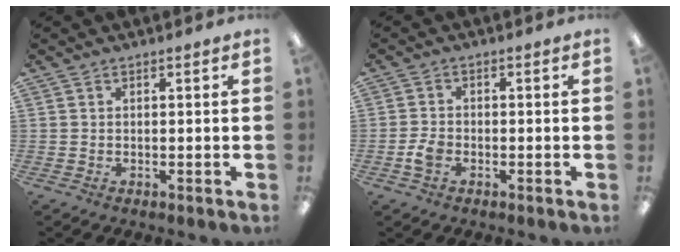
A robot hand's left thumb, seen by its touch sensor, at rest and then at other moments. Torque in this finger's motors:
{"motor_torque": [-0.02, 0.03, 0.12, -0.09, 0.00]}